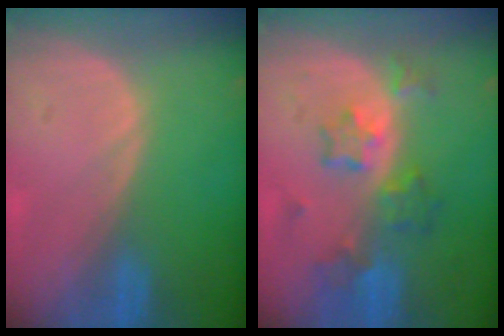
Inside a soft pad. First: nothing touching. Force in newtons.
{"total": 7.3, "press": 6.5, "slide": 3.3}